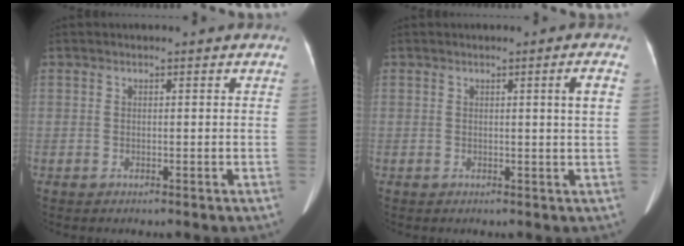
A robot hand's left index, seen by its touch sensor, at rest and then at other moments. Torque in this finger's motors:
{"motor_torque": [0.41, -0.21, 0.14, 0.07]}